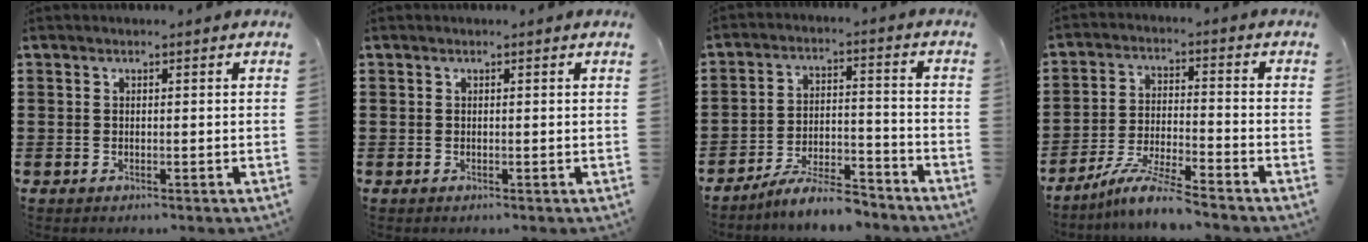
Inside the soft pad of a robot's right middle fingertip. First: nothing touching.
{"total": 0.0}
{"total": 7.2, "force": [-6.5, 0.6, 3.0], "torque": [-0.057, 0.004, -0.122]}
{"total": 7.0, "force": [-6.2, -0.3, 3.3], "torque": [-0.070, -0.014, -0.120]}